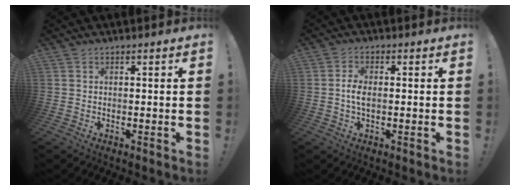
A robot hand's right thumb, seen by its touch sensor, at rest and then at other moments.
{"total": 4.5, "force": [-0.5, 2.1, 3.9], "torque": [-0.082, 0.005, -0.013]}